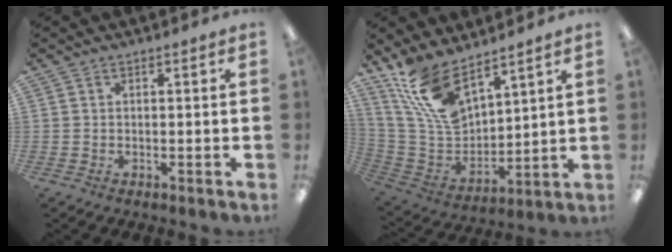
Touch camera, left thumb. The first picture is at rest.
{"total": 15.4, "force": [10.7, 6.9, 8.6], "torque": [-0.202, -0.053, 0.203]}